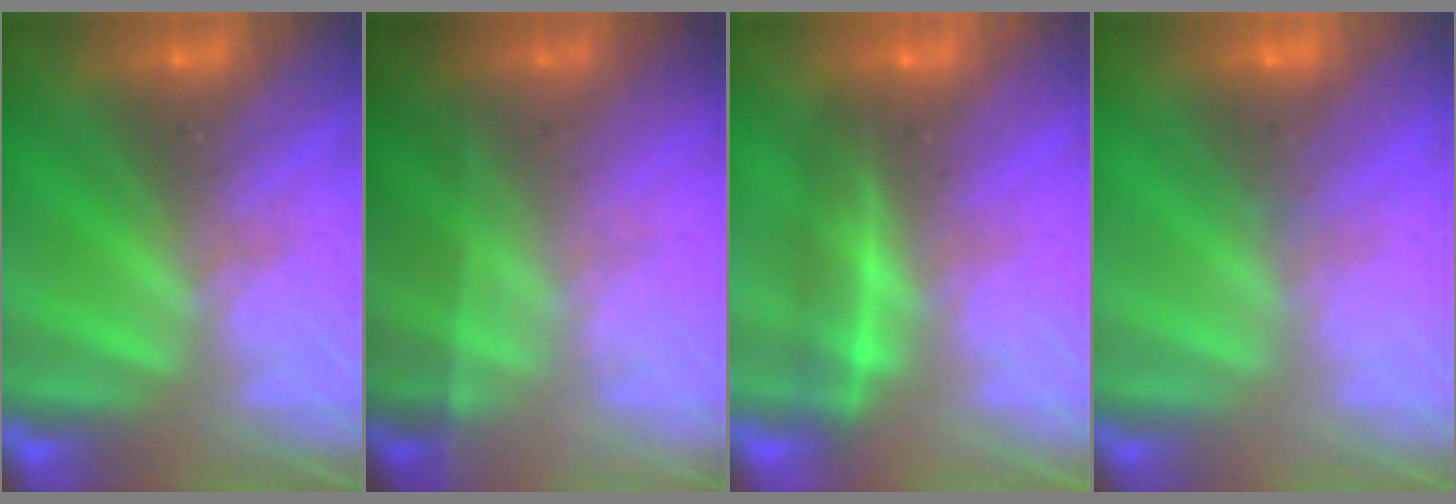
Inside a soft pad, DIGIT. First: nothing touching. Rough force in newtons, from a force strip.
{"total": 1.8}
{"total": 2.0}
{"total": 4.8}